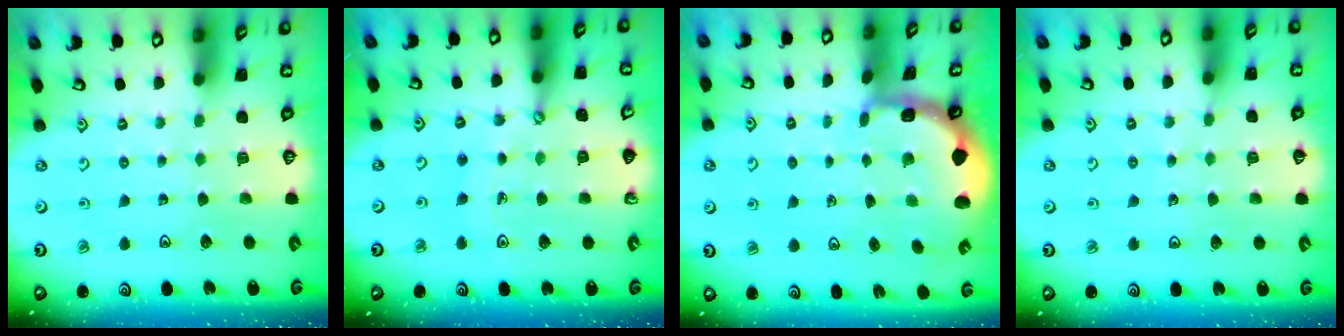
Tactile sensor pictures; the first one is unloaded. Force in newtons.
{"total": 8.6, "press": 8.4, "slide": 1.8}
{"total": 1.7, "press": 1.5, "slide": 0.7}
{"total": 4.2, "press": 4.2, "slide": 0.5}